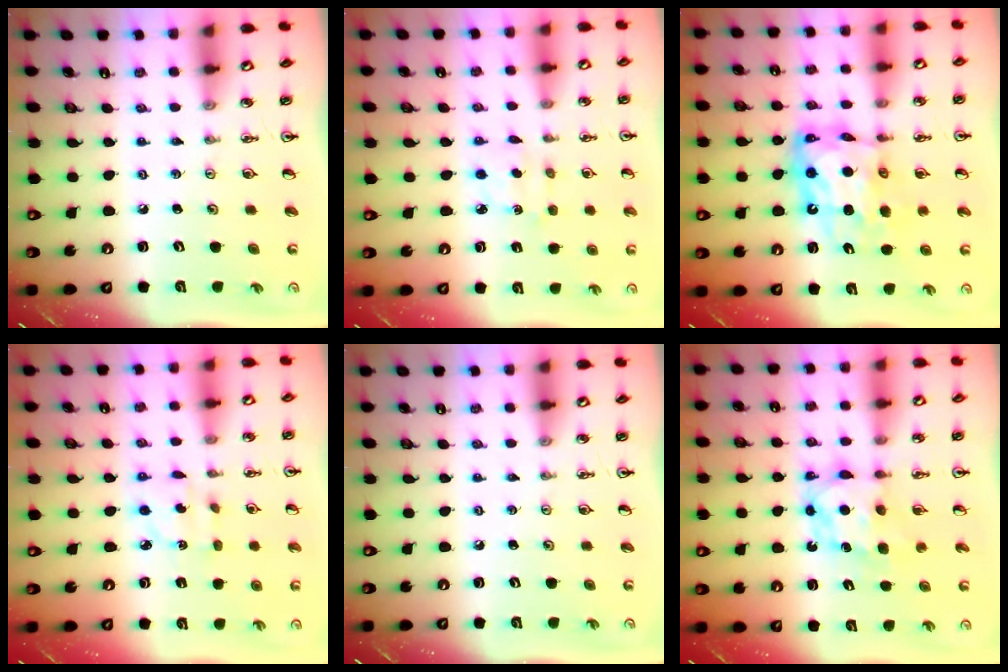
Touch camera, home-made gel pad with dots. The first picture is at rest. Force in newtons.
{"total": 4.4, "press": 4.4, "slide": 0.4}
{"total": 13.2, "press": 13.1, "slide": 1.1}
{"total": 3.2, "press": 3.2, "slide": 0.1}
{"total": 0.0}
{"total": 6.6, "press": 6.6, "slide": 0.4}